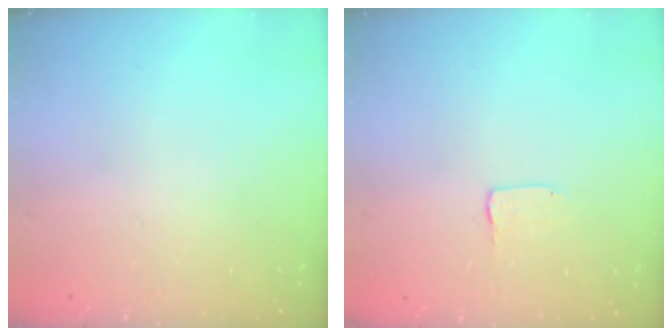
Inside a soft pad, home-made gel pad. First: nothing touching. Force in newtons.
{"total": 1.3, "press": 1.2, "slide": 0.1}